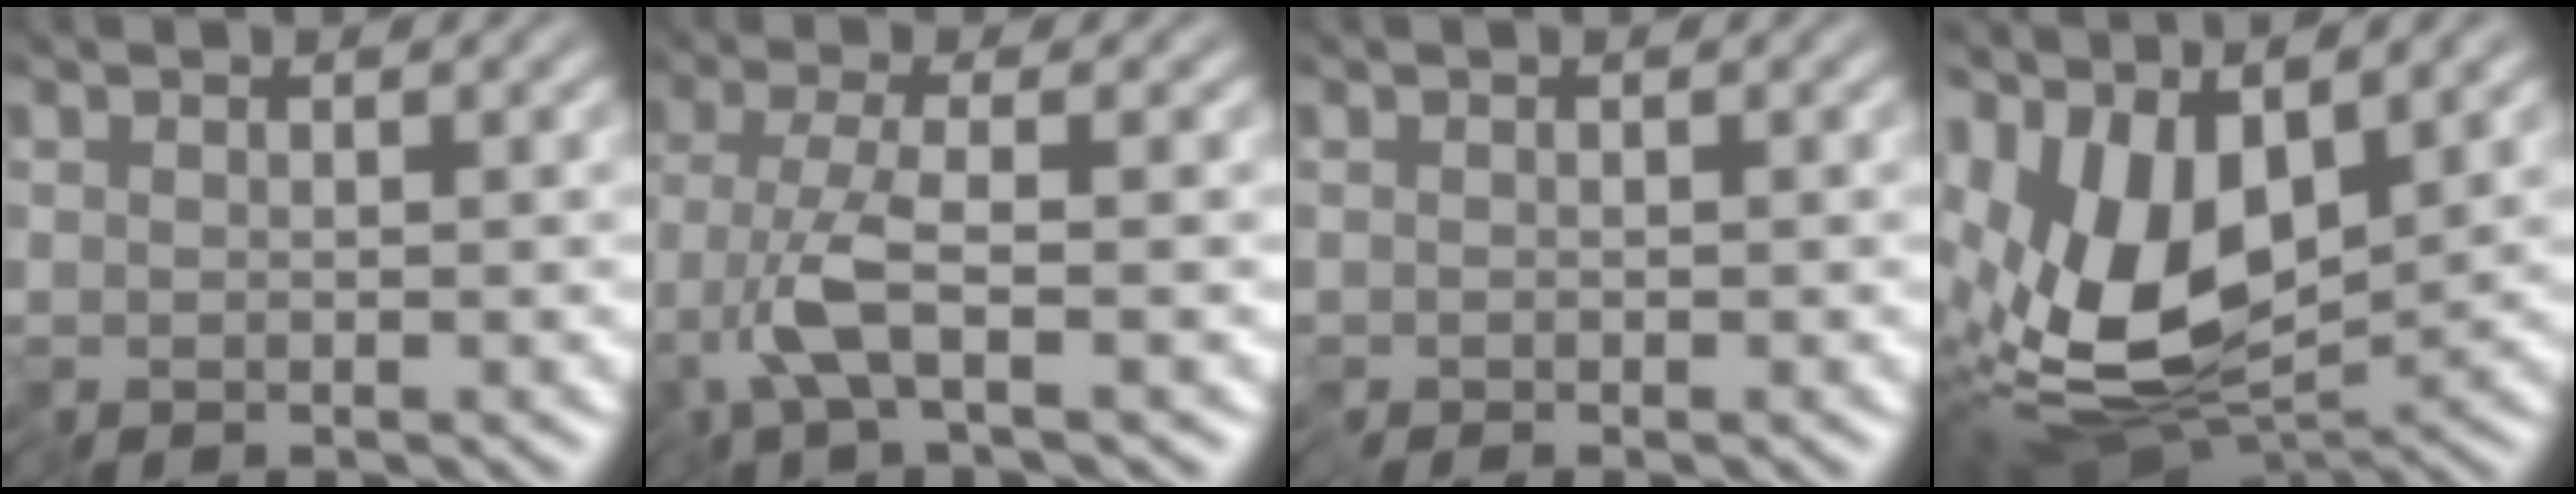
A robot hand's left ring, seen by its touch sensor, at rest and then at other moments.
{"total": 3.6, "force": [-1.4, 0.3, 3.3], "torque": [-0.077, -0.004, -0.033]}
{"total": 0.0}
{"total": 12.4, "force": [1.9, 6.2, 10.6], "torque": [-0.223, -0.007, 0.031]}